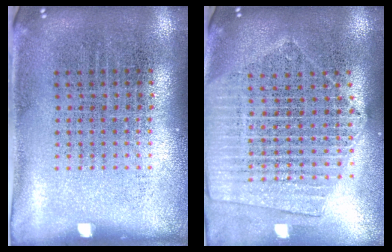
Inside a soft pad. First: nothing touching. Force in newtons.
{"total": 2.1, "press": 1.9, "slide": 0.9}